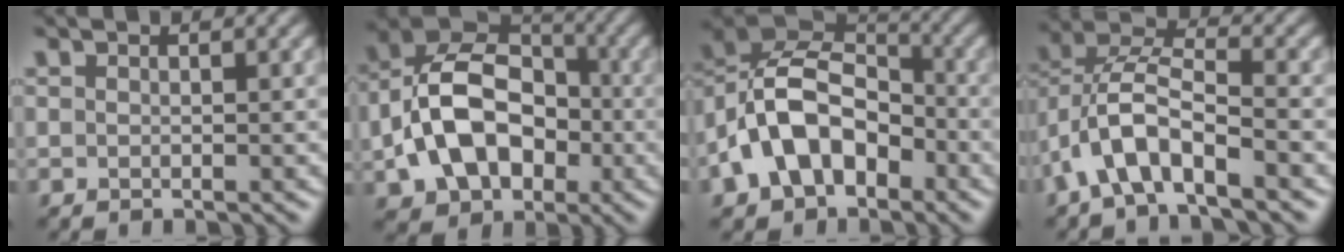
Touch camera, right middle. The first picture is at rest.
{"total": 10.2, "force": [-1.7, 7.2, 7.0], "torque": [-0.137, 0.005, -0.035]}
{"total": 10.3, "force": [-3.4, 6.8, 7.0], "torque": [-0.129, 0.017, -0.075]}
{"total": 6.7, "force": [-3.2, 2.7, 5.2], "torque": [-0.110, 0.010, -0.066]}